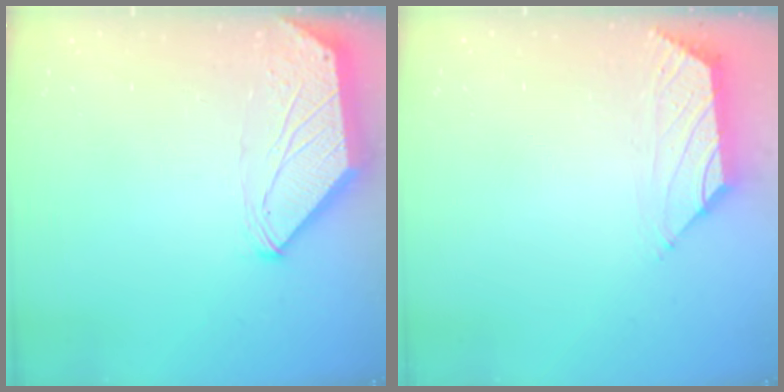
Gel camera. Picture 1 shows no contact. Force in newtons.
{"total": 0.8, "press": 0.5, "slide": 0.6}